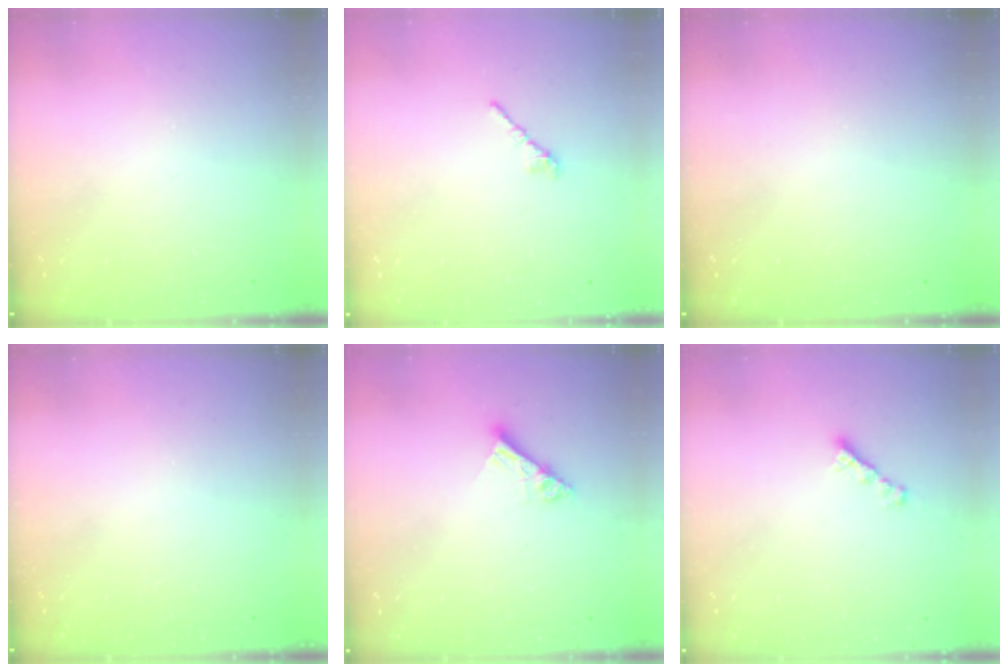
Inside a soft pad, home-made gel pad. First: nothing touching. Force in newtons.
{"total": 2.4, "press": 2.3, "slide": 0.7}
{"total": 0.0}
{"total": 0.0}
{"total": 5.2, "press": 5.2, "slide": 0.1}
{"total": 3.0, "press": 3.0, "slide": 0.1}